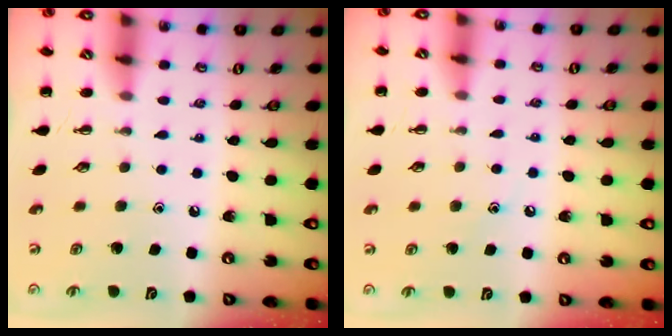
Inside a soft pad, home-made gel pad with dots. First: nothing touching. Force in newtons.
{"total": 6.8, "press": 6.6, "slide": 1.7}